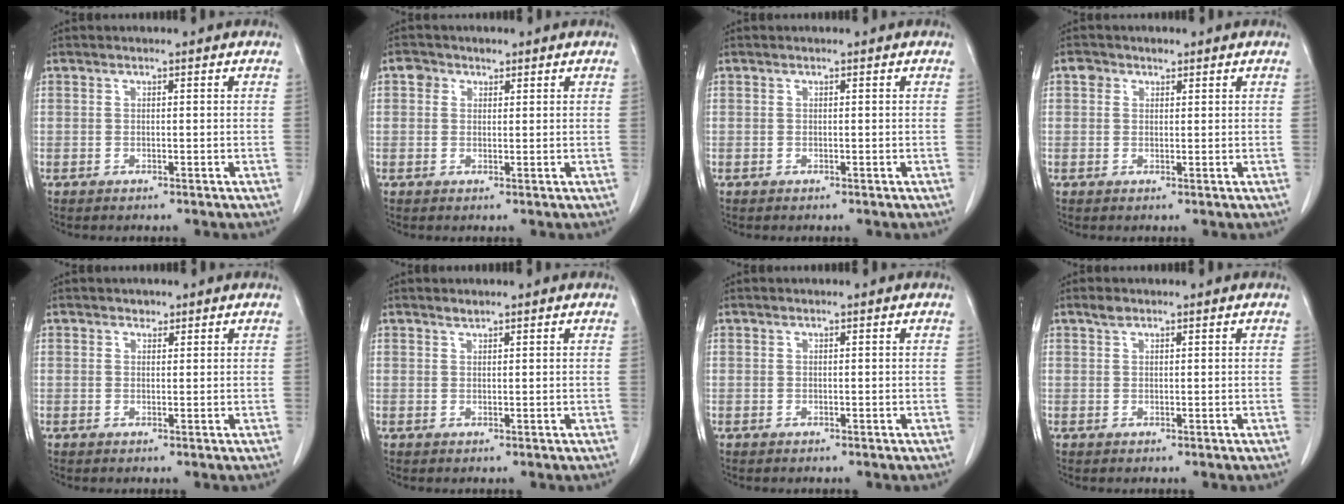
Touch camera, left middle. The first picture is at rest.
{"total": 2.1, "force": [1.1, 1.7, 0.5], "torque": [-0.008, 0.007, 0.013]}
{"total": 0.0}
{"total": 1.8, "force": [1.0, 1.5, 0.5], "torque": [-0.007, 0.007, 0.014]}
{"total": 1.0, "force": [0.7, 0.6, 0.1], "torque": [0.000, -0.004, 0.009]}
{"total": 0.7, "force": [0.7, 0.0, 0.0], "torque": [-0.007, -0.004, 0.013]}
{"total": 0.0}
{"total": 1.1, "force": [0.9, 0.5, 0.5], "torque": [-0.013, 0.004, 0.017]}